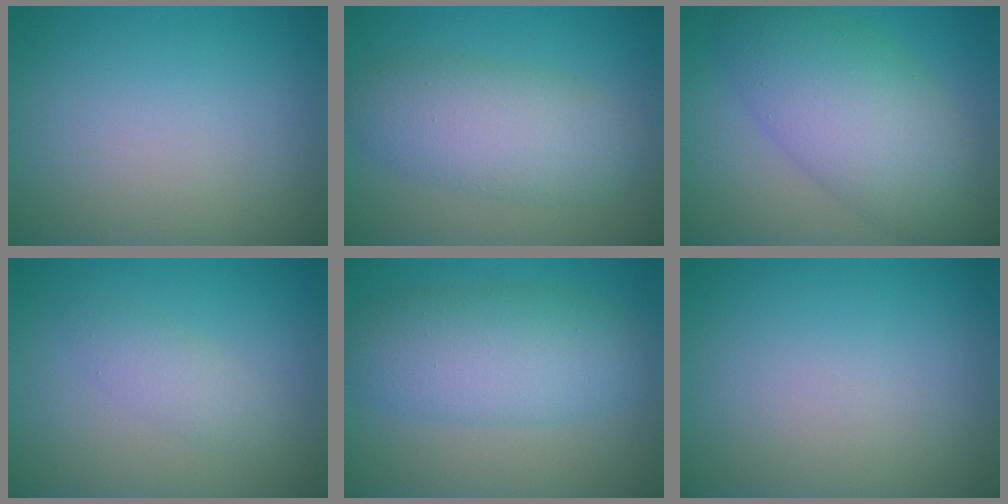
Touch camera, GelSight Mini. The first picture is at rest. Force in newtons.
{"total": 5.9, "press": 5.9, "slide": 0.2}
{"total": 8.5, "press": 8.5, "slide": 0.2}
{"total": 1.8, "press": 1.8, "slide": 0.1}
{"total": 6.6, "press": 6.6, "slide": 0.2}
{"total": 0.0}